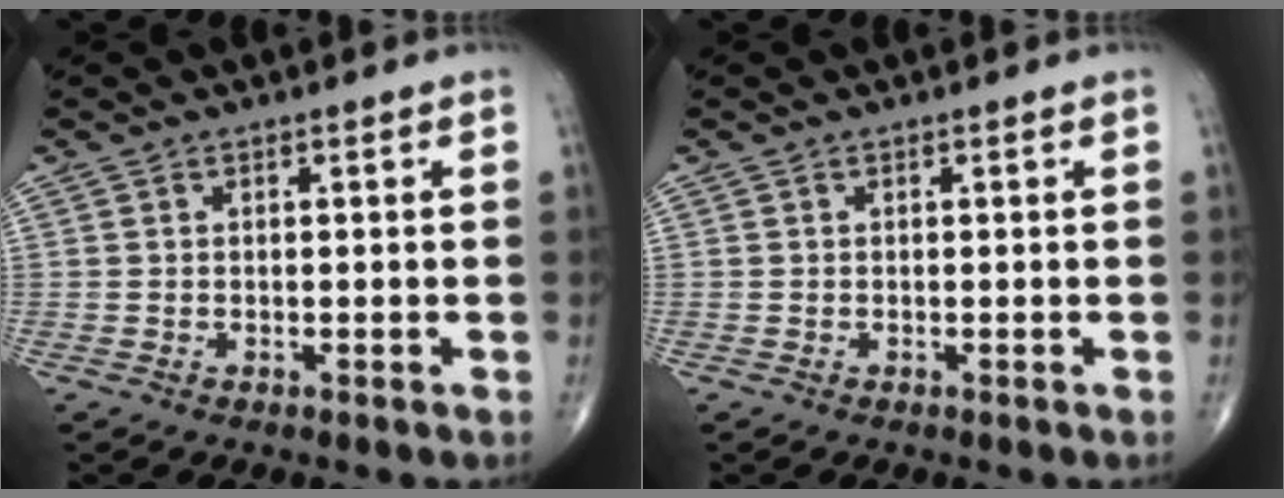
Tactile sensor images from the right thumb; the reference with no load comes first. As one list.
[{"total": 0.0}]